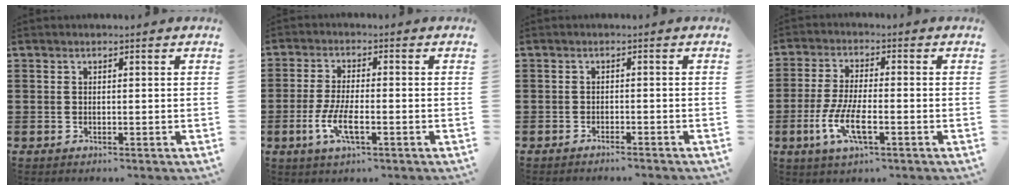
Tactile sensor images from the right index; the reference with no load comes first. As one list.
[{"total": 5.6, "force": [-2.1, 1.5, 5.0], "torque": [-0.109, -0.010, -0.044]}, {"total": 1.3, "force": [-1.3, -0.1, 0.1], "torque": [-0.005, 0.002, -0.027]}, {"total": 7.0, "force": [-2.8, 1.9, 6.1], "torque": [-0.141, -0.015, -0.058]}]